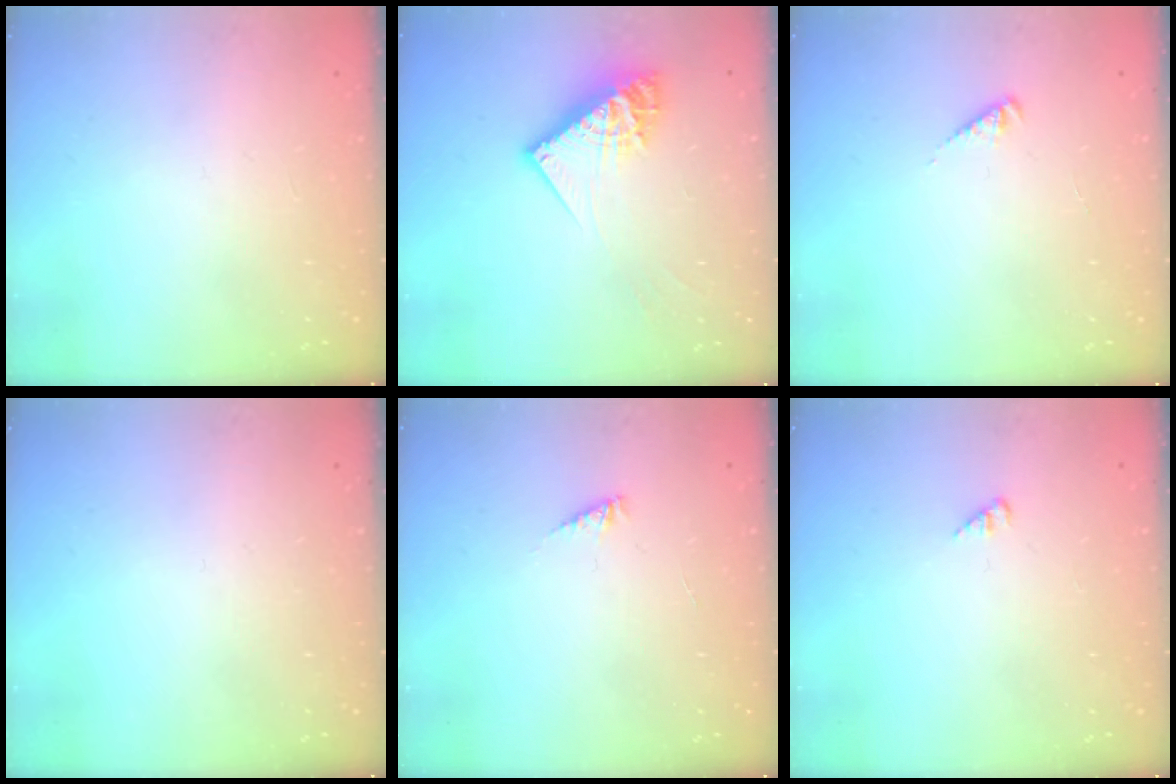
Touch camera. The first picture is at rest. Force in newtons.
{"total": 12.3, "press": 12.2, "slide": 1.2}
{"total": 1.9, "press": 1.8, "slide": 0.4}
{"total": 0.0}
{"total": 2.5, "press": 2.5, "slide": 0.2}
{"total": 2.1, "press": 2.1, "slide": 0.3}